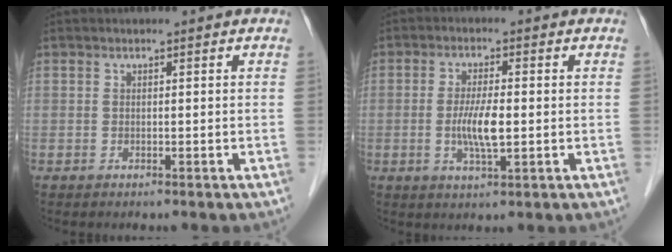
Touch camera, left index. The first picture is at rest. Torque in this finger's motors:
{"motor_torque": [0.98, 0.56, 0.24, 0.06]}